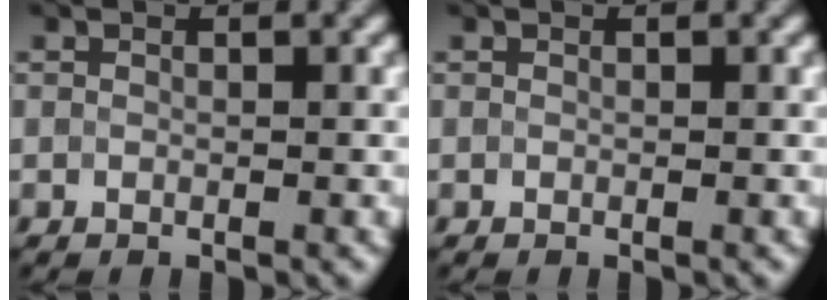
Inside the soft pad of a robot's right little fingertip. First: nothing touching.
{"total": 0.0}